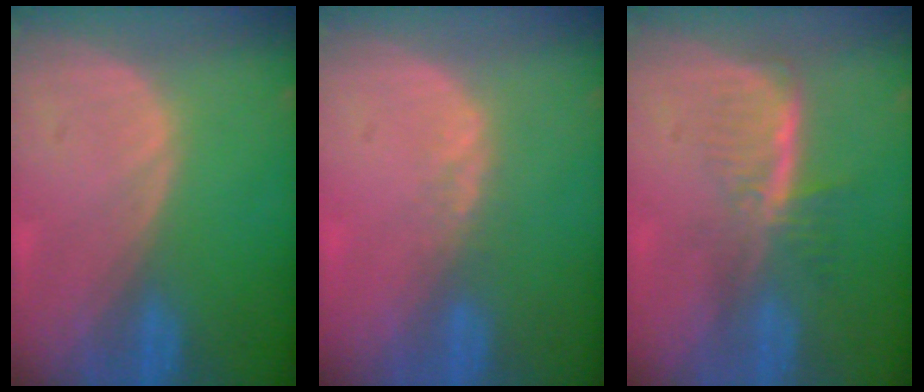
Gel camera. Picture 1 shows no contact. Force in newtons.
{"total": 1.7, "press": 1.4, "slide": 0.9}
{"total": 6.0, "press": 5.1, "slide": 3.0}